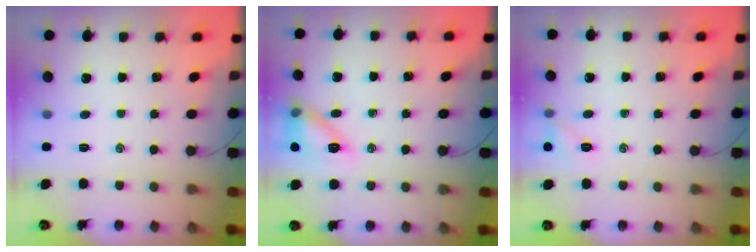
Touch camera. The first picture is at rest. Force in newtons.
{"total": 12.3, "press": 12.3, "slide": 0.5}
{"total": 6.8, "press": 6.5, "slide": 2.0}